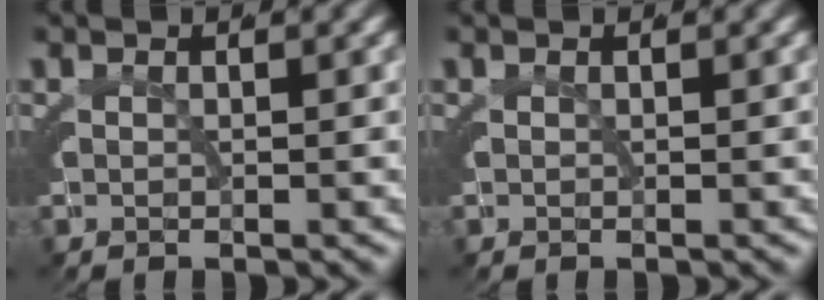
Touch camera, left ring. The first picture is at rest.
{"total": 0.0}